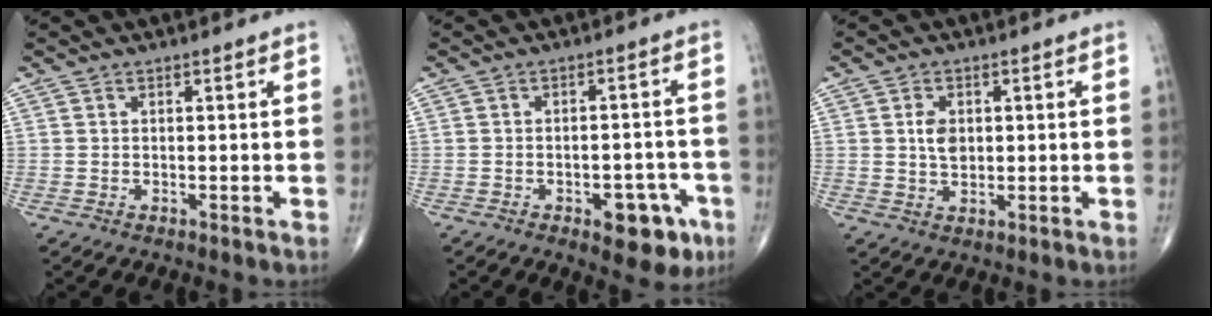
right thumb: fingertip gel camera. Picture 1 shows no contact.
{"total": 8.9, "force": [-4.3, 4.5, 6.4], "torque": [-0.054, 0.030, -0.047]}
{"total": 4.0, "force": [0.7, 2.7, 2.9], "torque": [-0.042, -0.005, 0.013]}